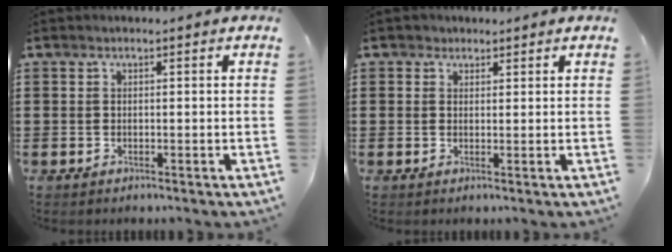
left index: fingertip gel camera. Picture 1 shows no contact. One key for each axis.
{"total": 1.5, "fx": 1.1, "fy": 0.9, "fz": 0.0, "tx": -0.004, "ty": 0.007, "tz": 0.021}